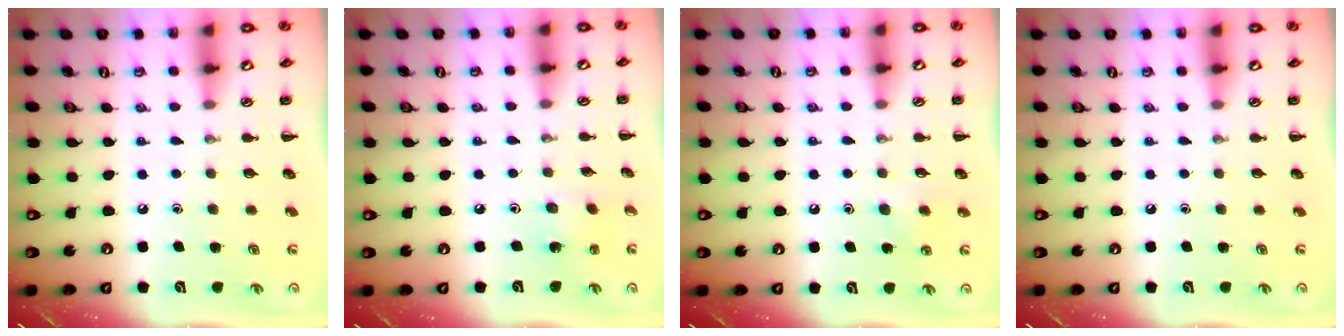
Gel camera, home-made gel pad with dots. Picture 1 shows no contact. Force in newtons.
{"total": 1.6, "press": 1.5, "slide": 0.5}
{"total": 5.2, "press": 4.9, "slide": 1.6}
{"total": 0.0}